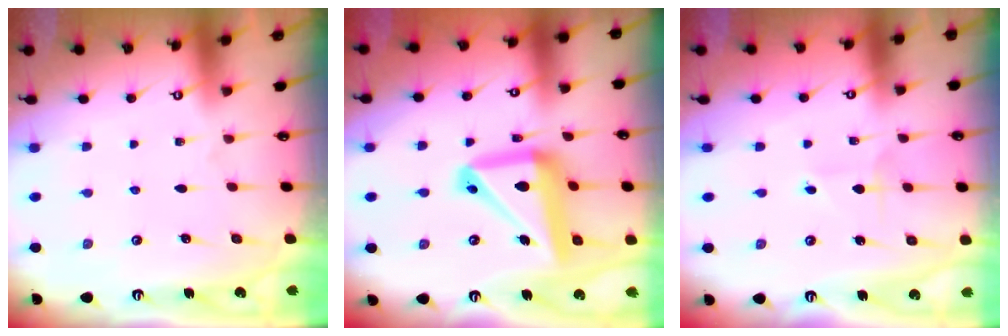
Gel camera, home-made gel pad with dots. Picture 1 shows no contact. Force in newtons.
{"total": 16.8, "press": 16.8, "slide": 1.7}
{"total": 2.3, "press": 2.3, "slide": 0.2}